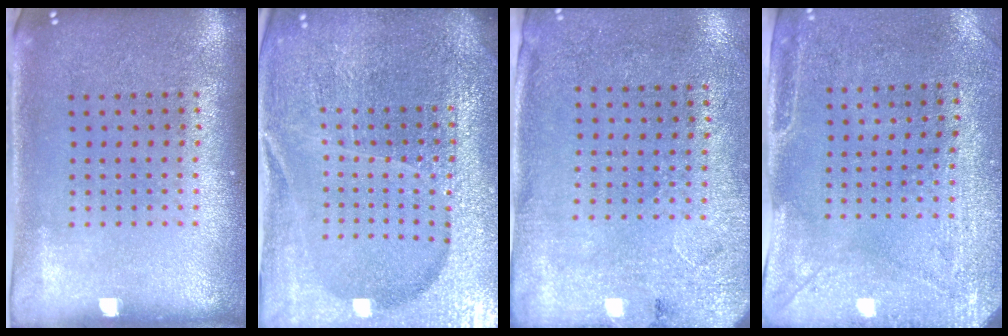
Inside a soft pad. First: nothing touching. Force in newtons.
{"total": 5.8, "press": 5.1, "slide": 2.7}
{"total": 2.7, "press": 2.2, "slide": 1.6}
{"total": 3.0, "press": 2.4, "slide": 1.8}